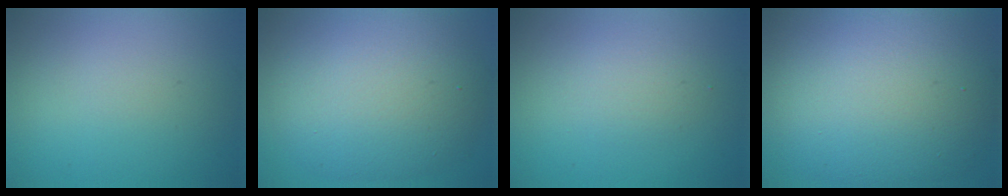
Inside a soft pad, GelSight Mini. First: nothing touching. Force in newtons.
{"total": 9.7, "press": 9.7, "slide": 0.4}
{"total": 1.9, "press": 1.9, "slide": 0.0}
{"total": 13.7, "press": 13.6, "slide": 1.2}